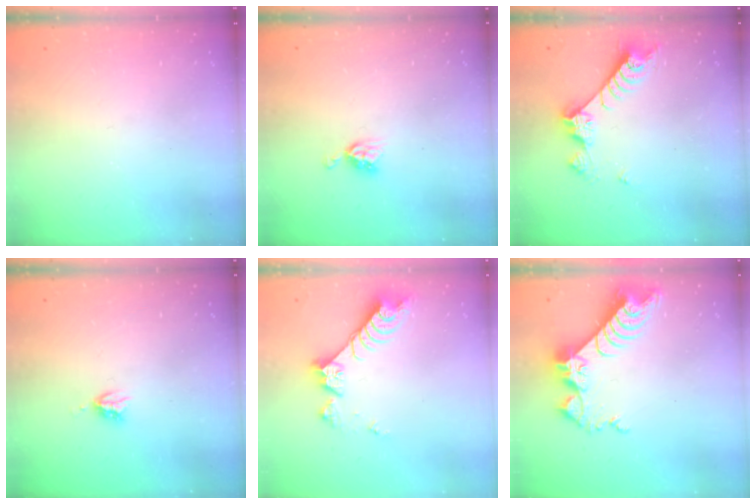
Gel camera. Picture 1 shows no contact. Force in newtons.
{"total": 5.0, "press": 5.0, "slide": 0.3}
{"total": 7.8, "press": 7.7, "slide": 0.4}
{"total": 4.5, "press": 4.5, "slide": 0.1}
{"total": 8.8, "press": 8.7, "slide": 0.2}
{"total": 10.3, "press": 10.3, "slide": 0.8}